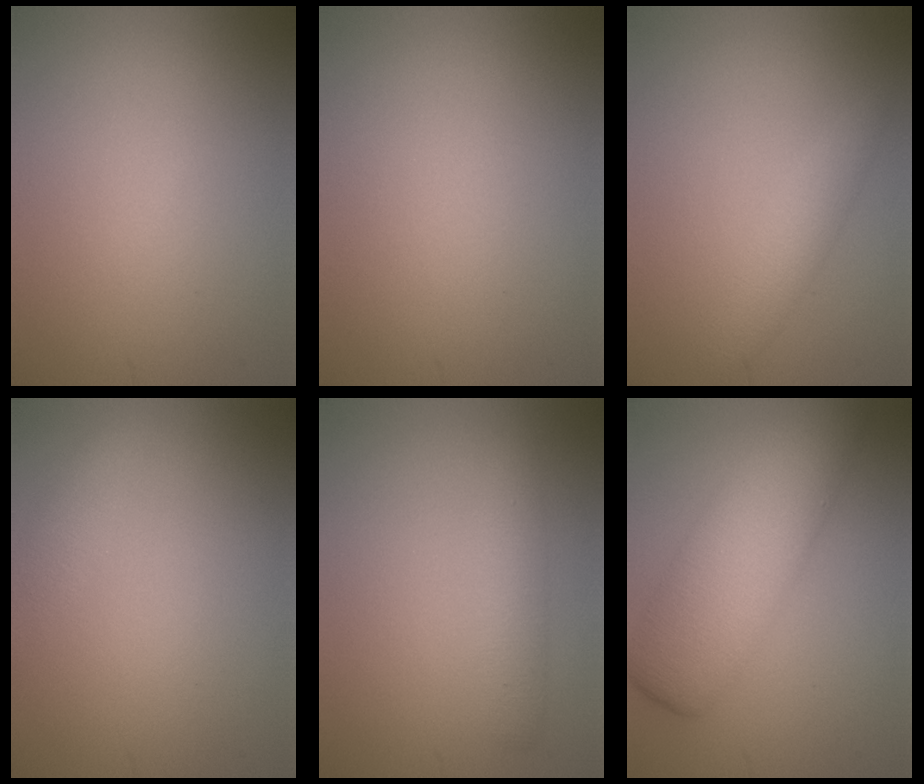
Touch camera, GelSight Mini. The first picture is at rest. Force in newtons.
{"total": 0.0}
{"total": 2.2, "press": 2.2, "slide": 0.1}
{"total": 2.6, "press": 2.6, "slide": 0.1}
{"total": 2.2, "press": 2.2, "slide": 0.2}
{"total": 8.9, "press": 8.9, "slide": 0.4}